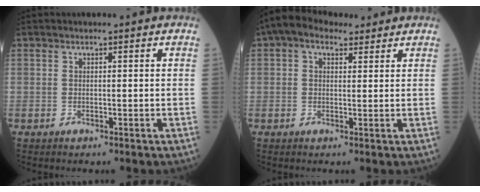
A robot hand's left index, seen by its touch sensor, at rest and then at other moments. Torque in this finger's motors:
{"motor_torque": [1.07, -1.06, 0.33, 0.11]}